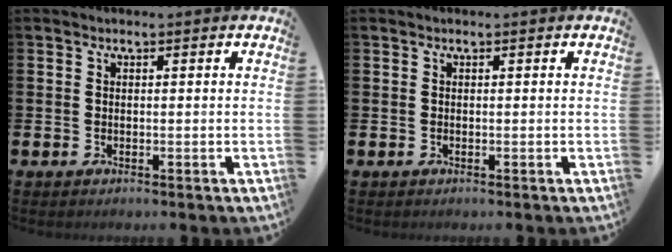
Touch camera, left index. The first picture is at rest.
{"total": 0.0}